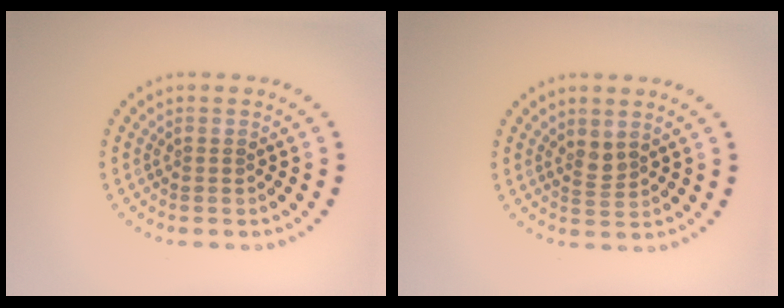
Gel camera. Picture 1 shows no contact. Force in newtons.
{"total": 1.4, "press": 1.1, "slide": 0.9}